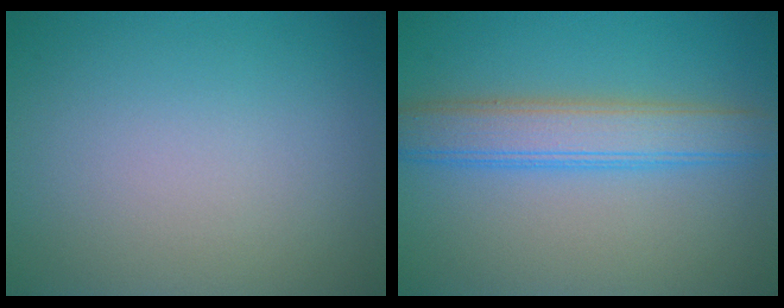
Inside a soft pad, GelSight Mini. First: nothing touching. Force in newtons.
{"total": 4.8, "press": 4.8, "slide": 0.1}